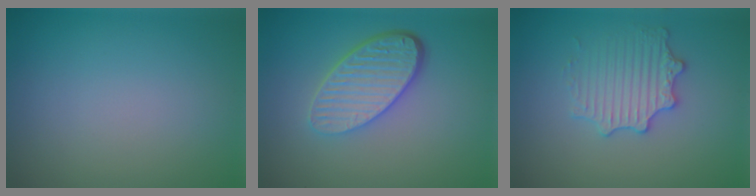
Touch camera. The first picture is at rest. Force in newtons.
{"total": 5.3, "press": 3.8, "slide": 3.7}
{"total": 3.1, "press": 3.0, "slide": 0.5}